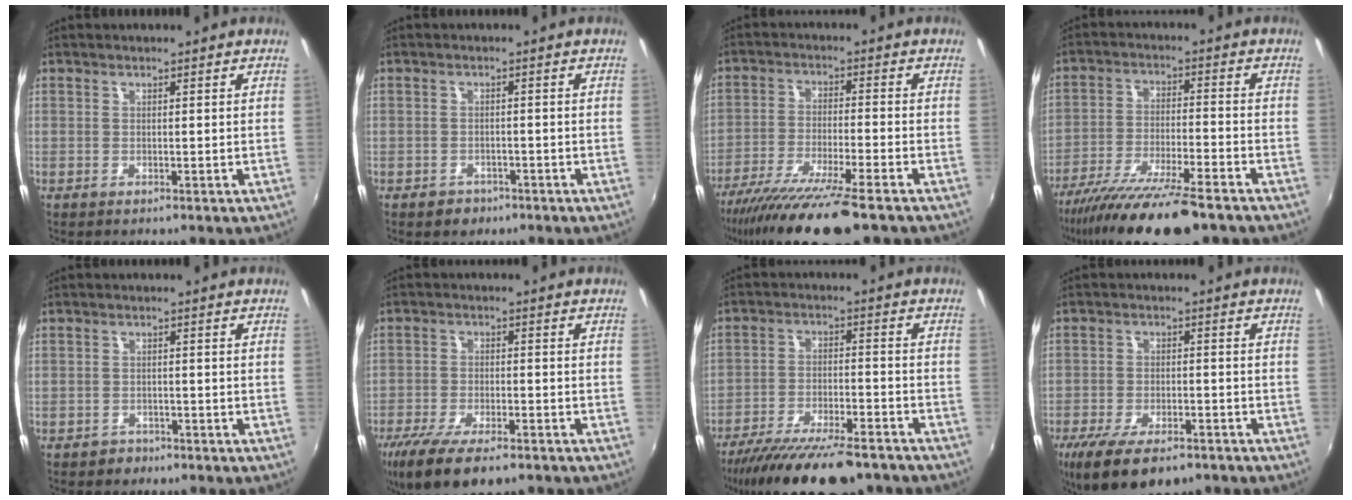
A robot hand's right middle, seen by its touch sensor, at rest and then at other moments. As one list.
[{"total": 3.2, "force": [-2.0, 2.4, 0.7], "torque": [-0.021, -0.001, -0.026]}, {"total": 15.6, "force": [-12.2, 1.2, 9.7], "torque": [-0.195, -0.044, -0.208]}, {"total": 17.3, "force": [-13.7, 2.6, 10.2], "torque": [-0.200, -0.041, -0.232]}, {"total": 2.5, "force": [-1.7, 1.8, 0.0], "torque": [-0.007, 0.002, -0.025]}, {"total": 14.3, "force": [-10.1, 4.8, 8.9], "torque": [-0.193, -0.050, -0.171]}, {"total": 19.3, "force": [-15.8, 5.0, 10.1], "torque": [-0.193, -0.039, -0.241]}, {"total": 14.0, "force": [-9.8, 5.4, 8.4], "torque": [-0.180, -0.041, -0.158]}]